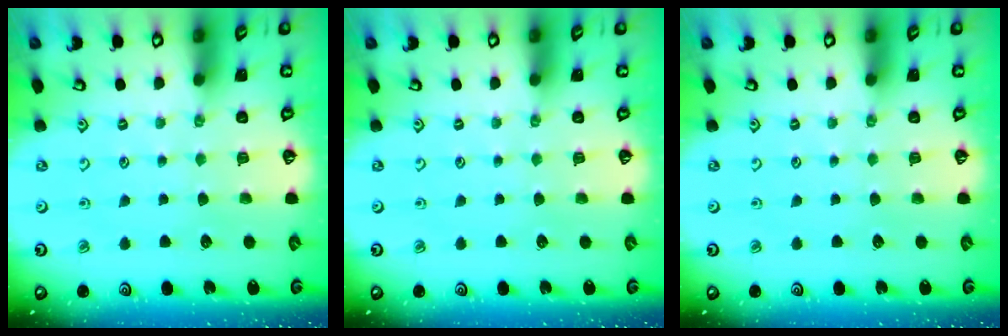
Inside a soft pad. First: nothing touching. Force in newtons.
{"total": 0.0}
{"total": 0.0}